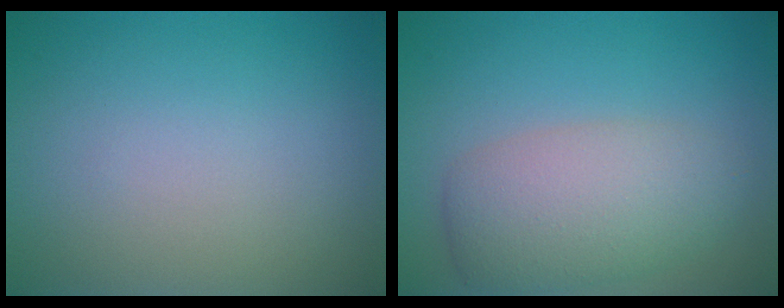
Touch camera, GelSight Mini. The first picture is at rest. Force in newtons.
{"total": 5.3, "press": 5.3, "slide": 0.3}